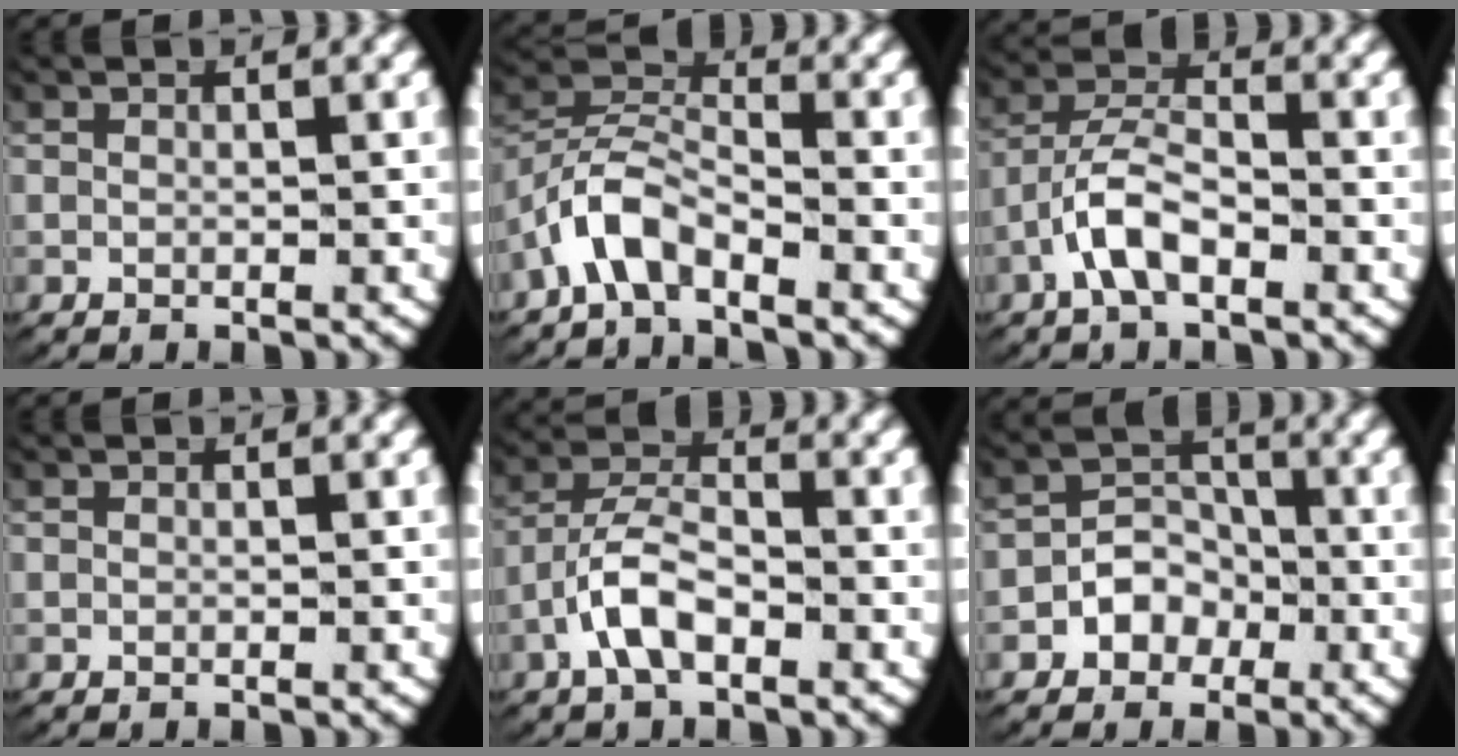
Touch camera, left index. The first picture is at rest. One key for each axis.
{"total": 3.6, "fx": -1.5, "fy": 2.3, "fz": 2.3, "tx": -0.054, "ty": 0.001, "tz": -0.039}
{"total": 3.7, "fx": -1.3, "fy": 2.1, "fz": 2.7, "tx": -0.064, "ty": -0.007, "tz": -0.025}
{"total": 0.0}
{"total": 4.1, "fx": -1.5, "fy": 2.4, "fz": 3.0, "tx": -0.066, "ty": -0.009, "tz": -0.026}
{"total": 4.5, "fx": -1.4, "fy": 4.0, "fz": 1.6, "tx": -0.041, "ty": -0.009, "tz": -0.026}